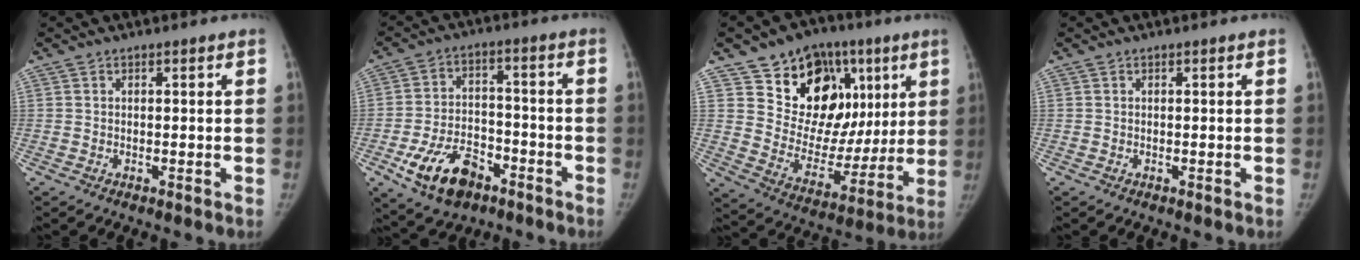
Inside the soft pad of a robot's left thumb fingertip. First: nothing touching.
{"total": 12.7, "force": [-6.9, 7.6, 7.5], "torque": [-0.116, 0.035, -0.113]}
{"total": 21.7, "force": [9.3, 15.7, 11.8], "torque": [-0.103, -0.007, 0.158]}
{"total": 0.0}